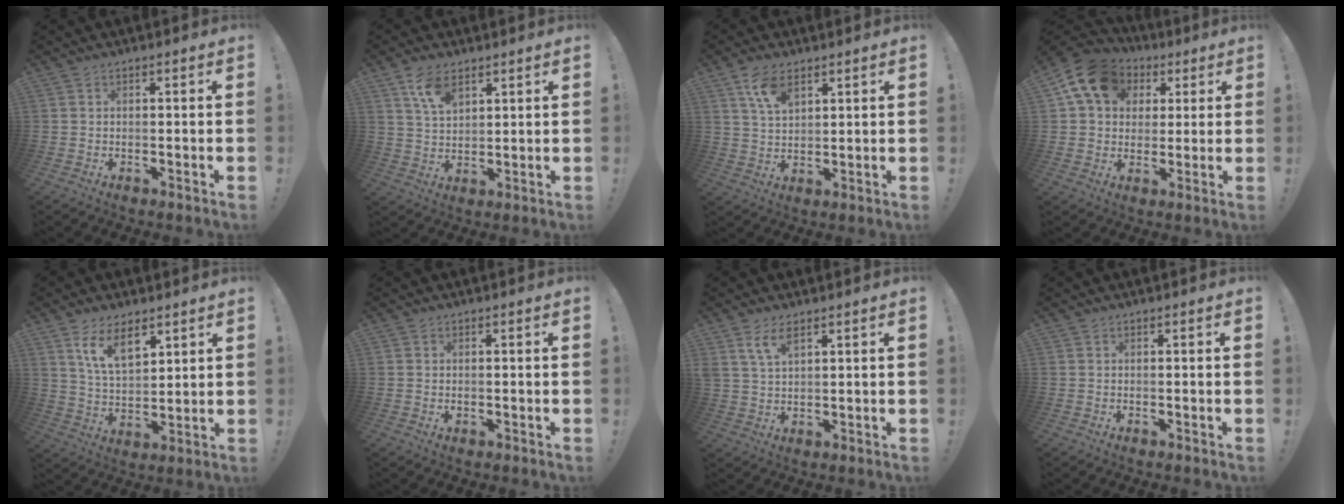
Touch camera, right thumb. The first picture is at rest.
{"total": 8.2, "force": [5.3, 4.4, 4.4], "torque": [-0.069, -0.023, 0.097]}
{"total": 7.9, "force": [4.9, 4.2, 4.6], "torque": [-0.078, -0.017, 0.092]}
{"total": 14.0, "force": [5.8, 10.8, 7.0], "torque": [-0.103, -0.017, 0.112]}
{"total": 10.7, "force": [6.9, 5.1, 6.4], "torque": [-0.112, -0.034, 0.131]}
{"total": 0.5, "force": [0.0, 0.5, -0.3], "torque": [0.005, 0.002, -0.002]}
{"total": 5.6, "force": [3.4, 2.3, 3.9], "torque": [-0.070, -0.010, 0.064]}
{"total": 0.0}